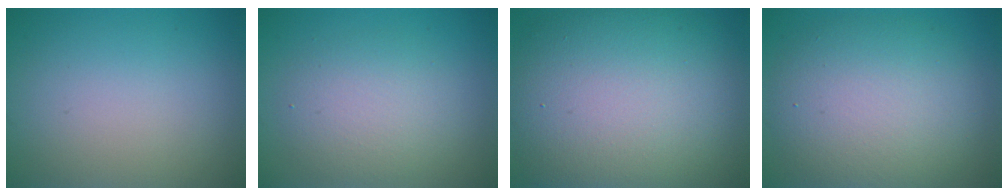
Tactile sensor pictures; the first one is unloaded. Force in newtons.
{"total": 3.9, "press": 3.9, "slide": 0.2}
{"total": 15.6, "press": 15.5, "slide": 0.8}
{"total": 8.5, "press": 8.4, "slide": 0.9}